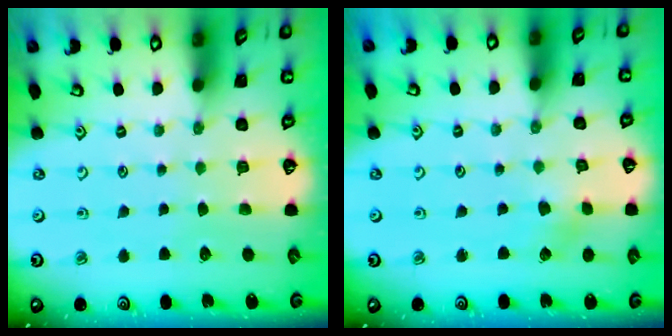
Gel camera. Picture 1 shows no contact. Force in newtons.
{"total": 2.5, "press": 2.5, "slide": 0.4}